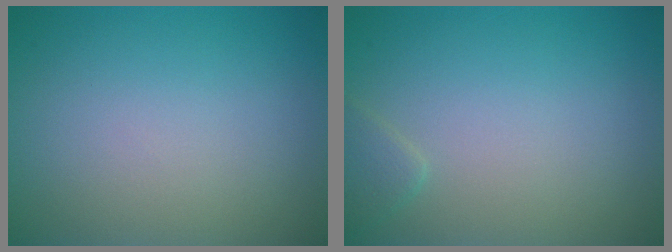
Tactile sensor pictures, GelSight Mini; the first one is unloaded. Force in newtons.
{"total": 1.1, "press": 1.1, "slide": 0.1}